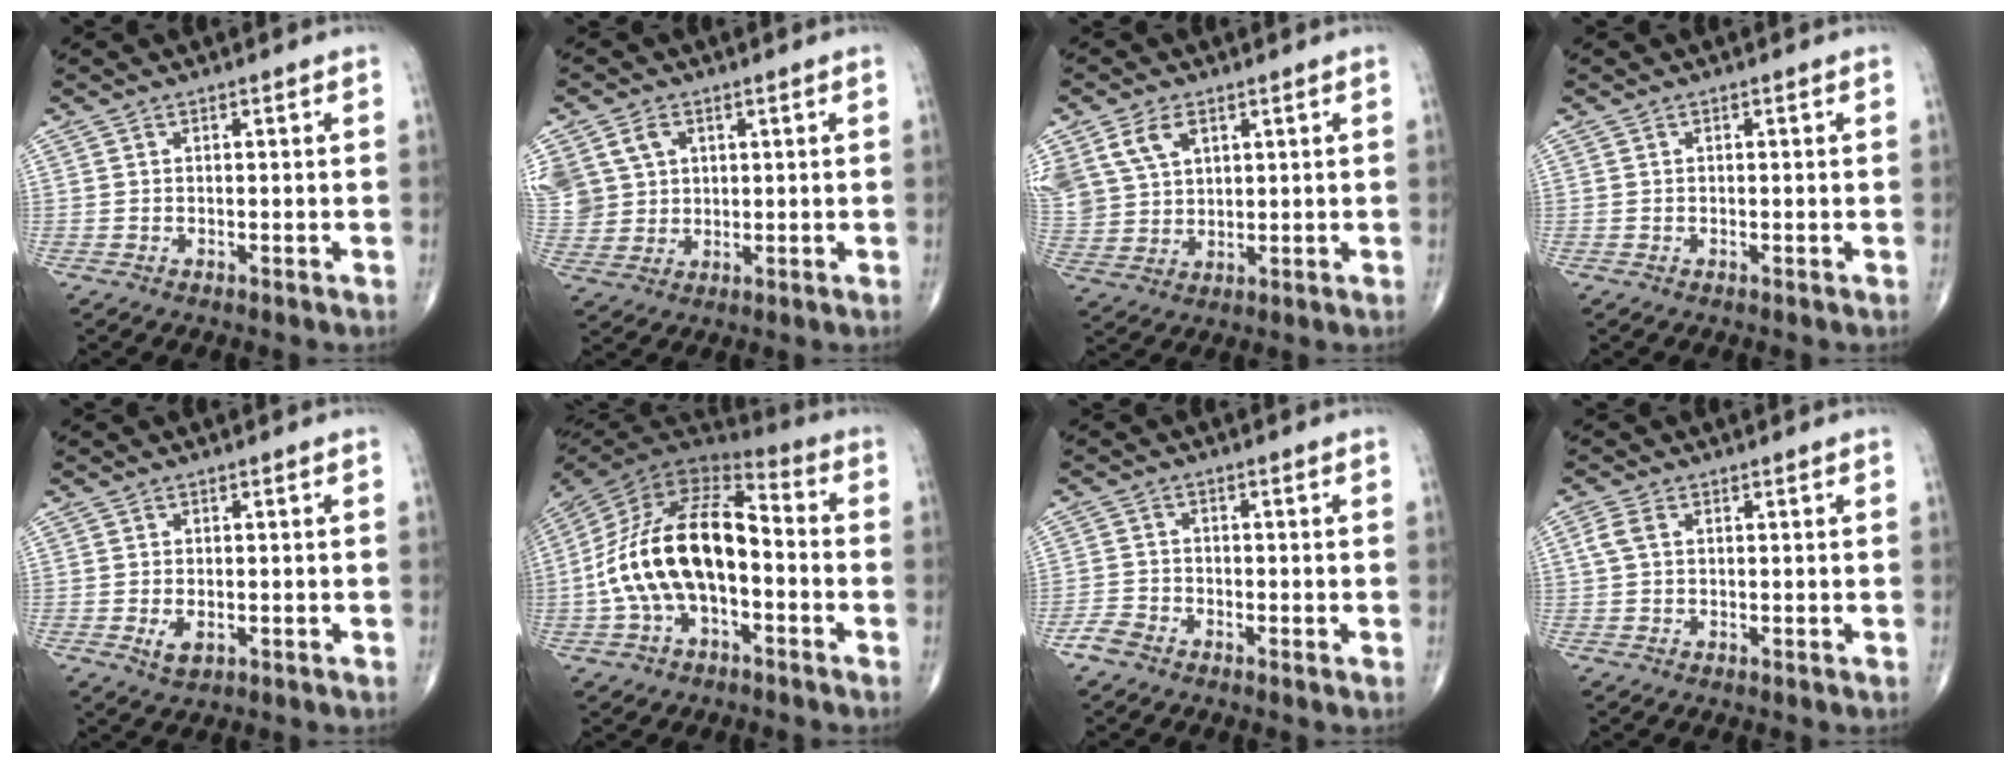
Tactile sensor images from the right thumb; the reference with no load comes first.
{"total": 11.4, "force": [4.0, 9.3, 5.2], "torque": [-0.113, 0.009, 0.092]}
{"total": 10.8, "force": [5.2, 7.3, 6.0], "torque": [-0.127, -0.004, 0.115]}
{"total": 0.0}
{"total": 2.9, "force": [-0.7, 1.7, 2.2], "torque": [-0.039, -0.004, -0.007]}
{"total": 19.9, "force": [-2.7, 10.7, 16.6], "torque": [-0.311, 0.045, -0.054]}
{"total": 2.8, "force": [-2.2, 1.4, 1.1], "torque": [-0.023, 0.001, -0.049]}
{"total": 2.6, "force": [0.5, 1.6, 1.9], "torque": [-0.053, 0.011, 0.010]}